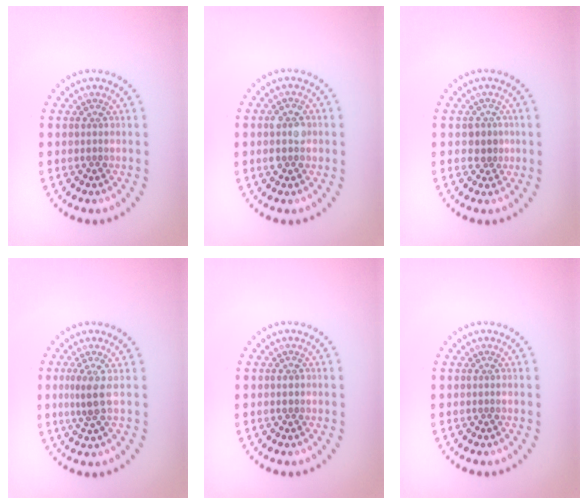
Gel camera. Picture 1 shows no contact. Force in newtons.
{"total": 2.7, "press": 2.7, "slide": 0.2}
{"total": 1.6, "press": 1.4, "slide": 0.8}
{"total": 2.2, "press": 1.6, "slide": 1.5}
{"total": 0.9, "press": 0.9, "slide": 0.2}
{"total": 0.0}